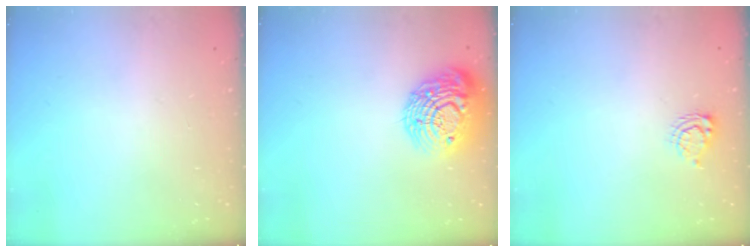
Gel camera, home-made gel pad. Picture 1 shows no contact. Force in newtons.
{"total": 17.9, "press": 17.9, "slide": 1.1}
{"total": 5.5, "press": 5.5, "slide": 0.5}